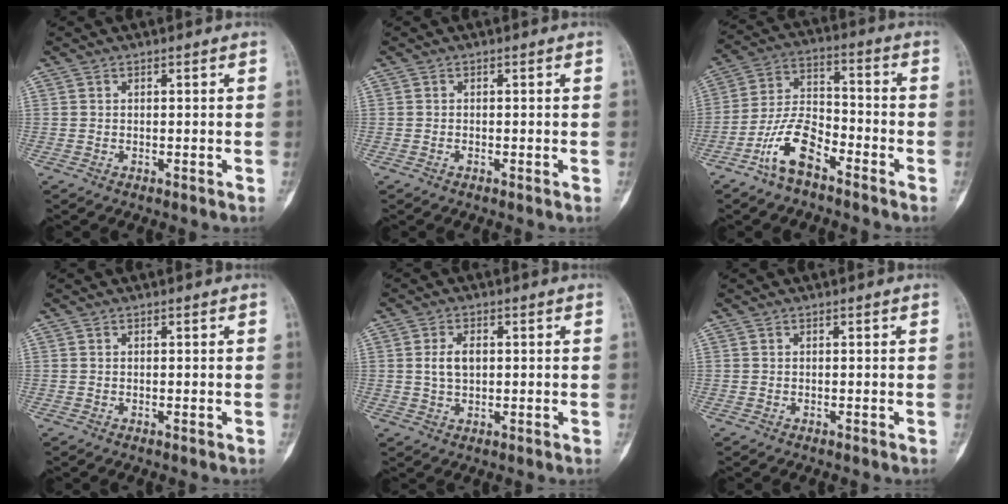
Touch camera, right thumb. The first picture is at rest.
{"total": 0.0}
{"total": 10.4, "force": [-6.3, 4.6, 6.9], "torque": [-0.135, 0.051, -0.127]}
{"total": 0.0}
{"total": 4.1, "force": [0.5, 2.5, 3.2], "torque": [-0.060, 0.003, 0.011]}
{"total": 0.0}